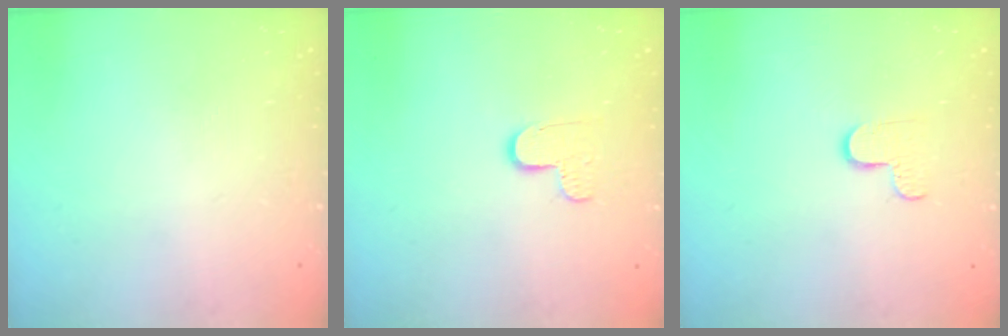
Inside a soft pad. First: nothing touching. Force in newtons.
{"total": 7.0, "press": 7.0, "slide": 0.2}
{"total": 4.8, "press": 4.8, "slide": 0.4}